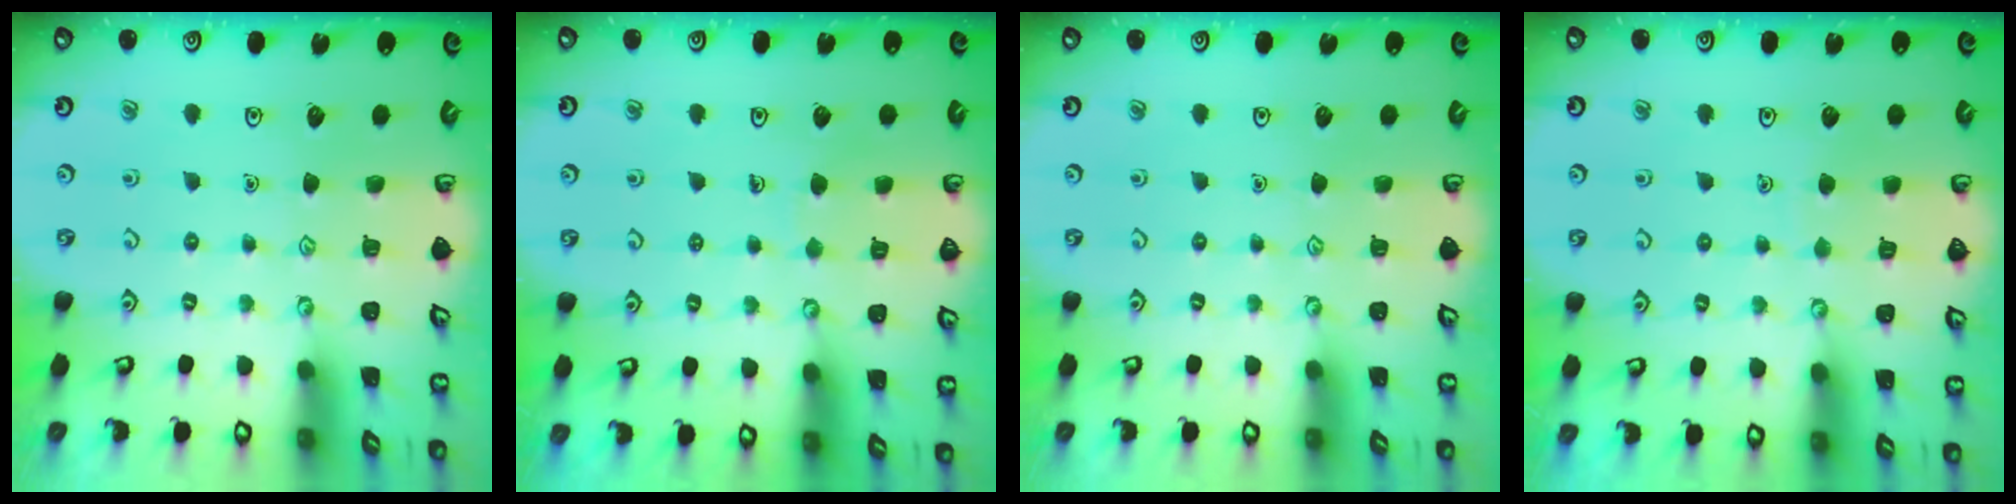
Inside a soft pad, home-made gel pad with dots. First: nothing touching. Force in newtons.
{"total": 2.3, "press": 2.3, "slide": 0.1}
{"total": 0.0}
{"total": 2.8, "press": 2.8, "slide": 0.1}